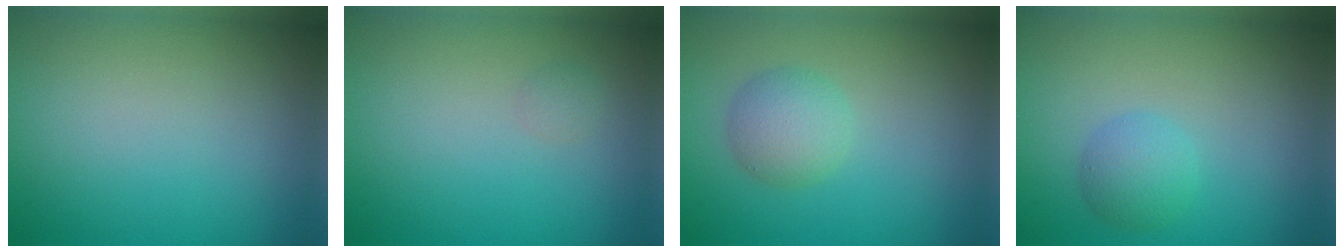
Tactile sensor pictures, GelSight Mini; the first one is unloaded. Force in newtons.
{"total": 0.6, "press": 0.6, "slide": 0.0}
{"total": 2.9, "press": 2.9, "slide": 0.0}
{"total": 2.4, "press": 2.4, "slide": 0.0}